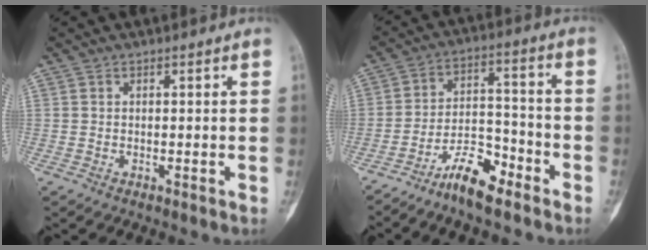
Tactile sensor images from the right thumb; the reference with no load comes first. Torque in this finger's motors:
{"motor_torque": [-0.14, -0.25, -0.32, -0.34, 0.08]}